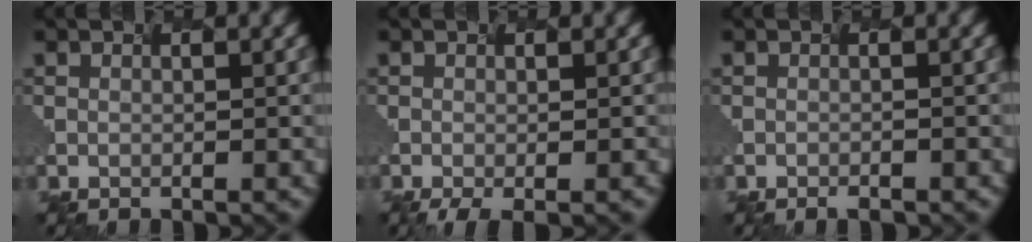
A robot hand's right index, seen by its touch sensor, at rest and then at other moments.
{"total": 2.8, "force": [-2.1, -0.1, 1.9], "torque": [-0.035, -0.008, -0.001]}
{"total": 1.1, "force": [-1.0, -0.1, 0.5], "torque": [-0.002, -0.003, 0.005]}